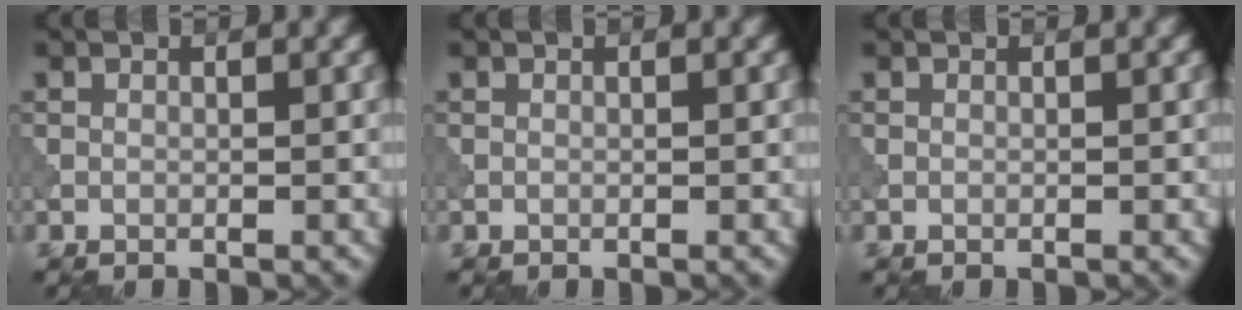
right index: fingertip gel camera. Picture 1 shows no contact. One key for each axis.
{"total": 0.0}
{"total": 0.0}